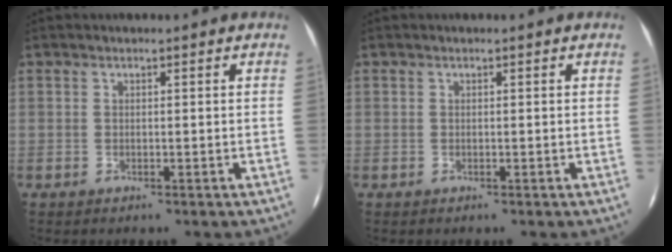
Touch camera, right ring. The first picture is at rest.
{"total": 0.0}